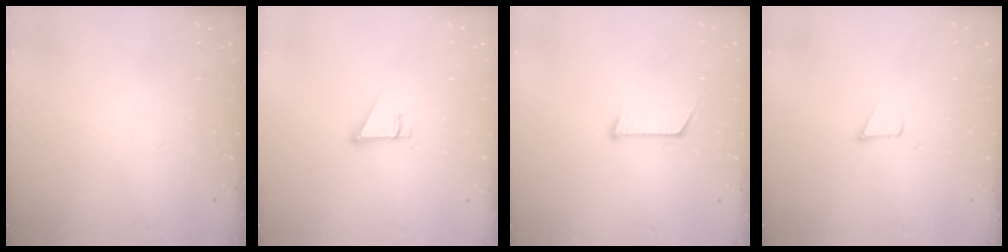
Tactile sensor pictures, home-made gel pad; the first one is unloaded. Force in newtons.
{"total": 2.5, "press": 2.5, "slide": 0.2}
{"total": 6.3, "press": 6.3, "slide": 0.5}
{"total": 1.2, "press": 1.2, "slide": 0.1}